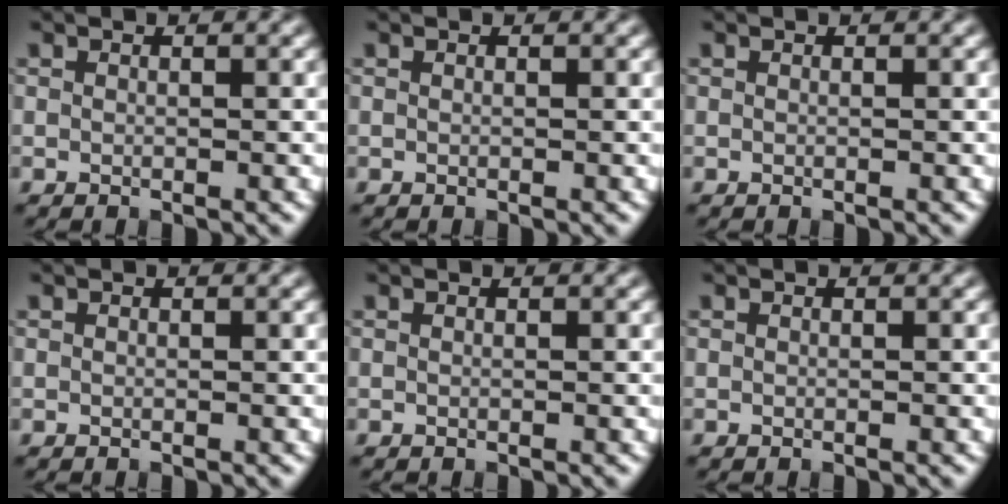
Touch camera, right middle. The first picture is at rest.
{"total": 0.0}
{"total": 0.0}
{"total": 0.0}
{"total": 0.0}
{"total": 0.0}